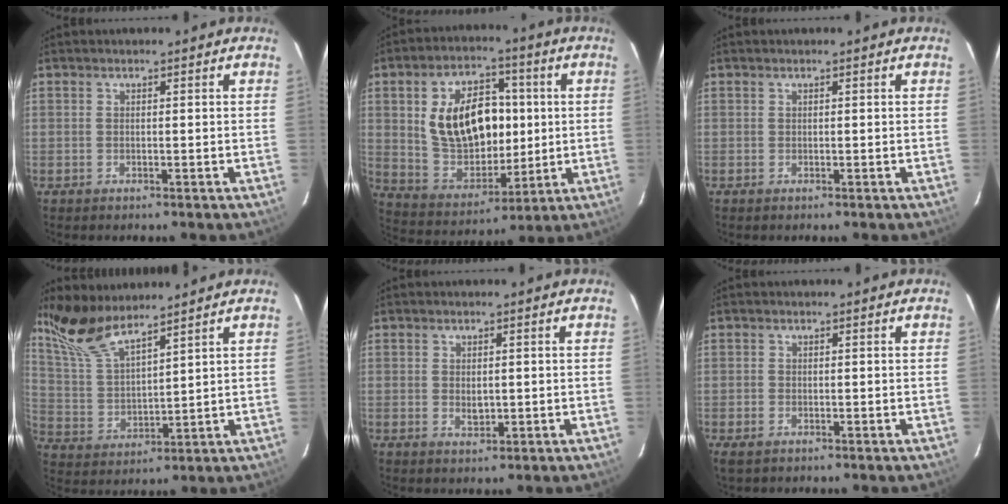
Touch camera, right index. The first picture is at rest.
{"total": 17.2, "force": [2.6, 11.2, 12.8], "torque": [-0.248, 0.014, 0.068]}
{"total": 0.0}
{"total": 10.4, "force": [8.8, 2.3, 5.0], "torque": [-0.110, 0.006, 0.185]}
{"total": 2.4, "force": [-0.2, 1.6, 1.8], "torque": [-0.029, -0.003, 0.000]}
{"total": 1.9, "force": [-1.1, 1.2, 1.0], "torque": [-0.021, -0.007, -0.021]}